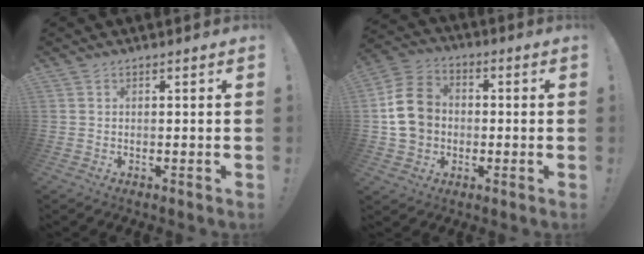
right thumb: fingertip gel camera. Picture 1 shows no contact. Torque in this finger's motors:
{"motor_torque": [0.08, 0.33, 0.11, -0.01, 0.20]}